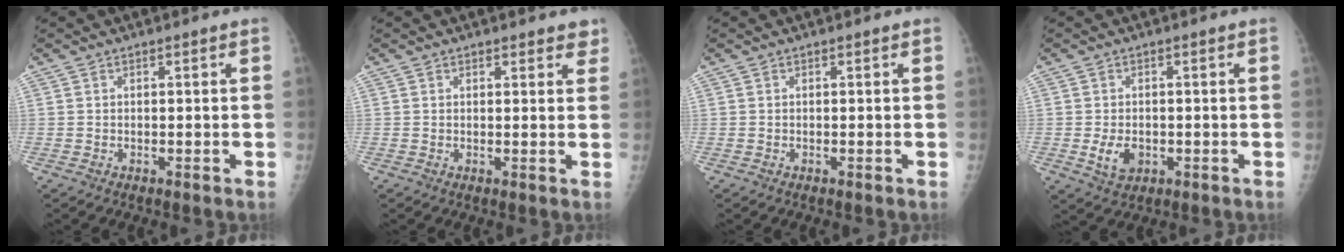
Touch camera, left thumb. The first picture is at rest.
{"total": 2.7, "force": [2.2, 1.3, 0.8], "torque": [0.023, -0.007, 0.017]}
{"total": 0.0}
{"total": 4.5, "force": [-1.0, 3.1, 3.0], "torque": [-0.047, -0.003, -0.009]}